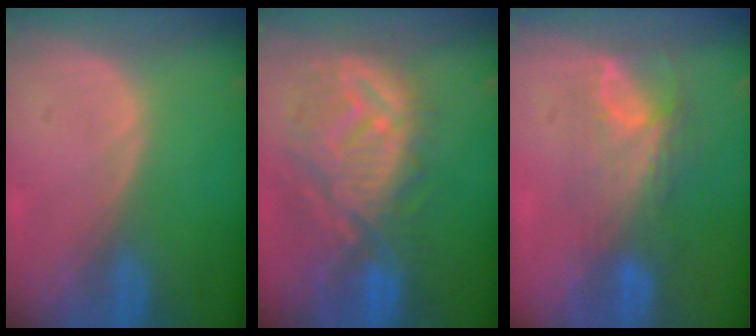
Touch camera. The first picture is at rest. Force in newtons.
{"total": 11.6, "press": 10.7, "slide": 4.6}
{"total": 7.9, "press": 6.6, "slide": 4.2}